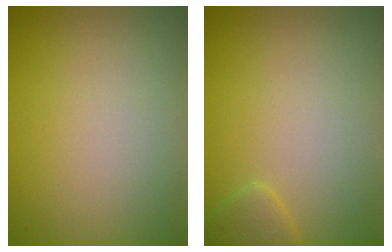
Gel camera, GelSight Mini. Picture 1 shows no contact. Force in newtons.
{"total": 1.4, "press": 1.4, "slide": 0.1}